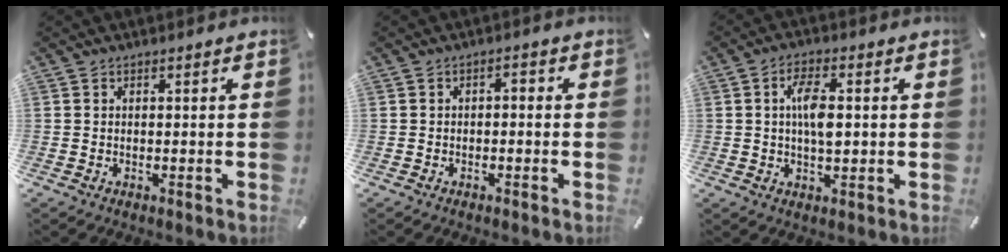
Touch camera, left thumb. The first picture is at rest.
{"total": 1.8, "force": [-1.2, 0.8, 1.0], "torque": [-0.020, 0.011, -0.027]}
{"total": 7.1, "force": [0.7, 3.2, 6.2], "torque": [-0.118, -0.001, 0.003]}